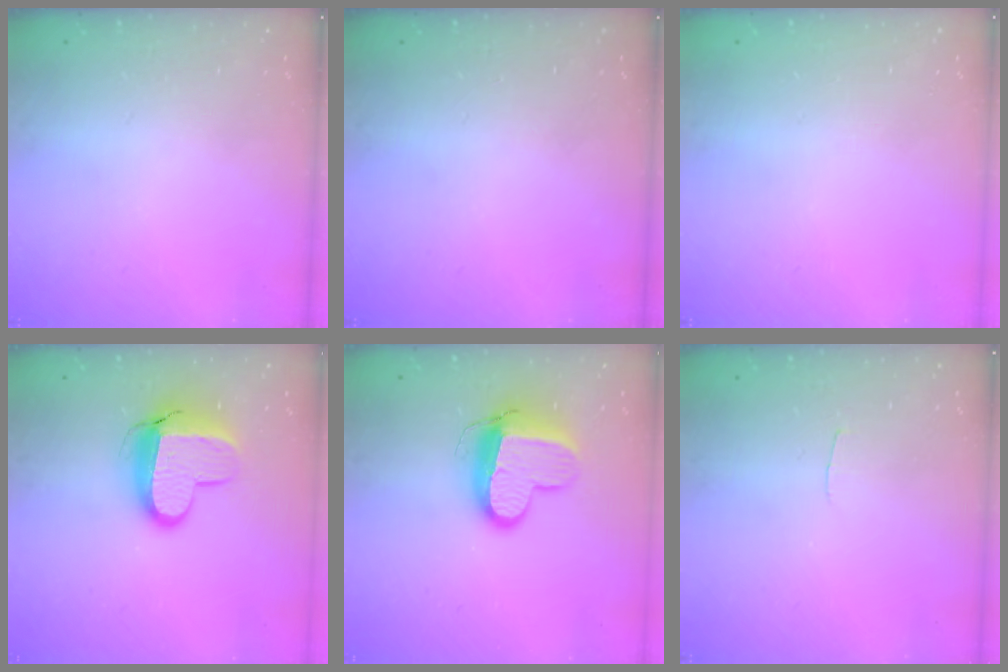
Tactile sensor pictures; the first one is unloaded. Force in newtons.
{"total": 0.0}
{"total": 0.0}
{"total": 11.8, "press": 11.8, "slide": 1.2}
{"total": 12.7, "press": 12.6, "slide": 1.4}
{"total": 2.0, "press": 2.0, "slide": 0.2}